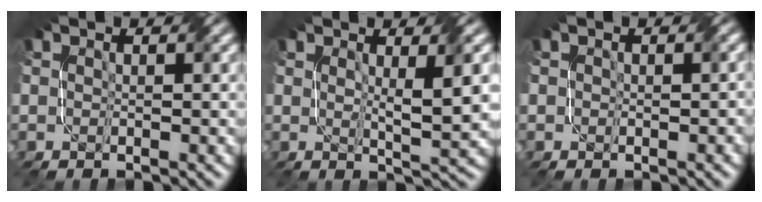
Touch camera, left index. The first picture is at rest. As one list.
[{"total": 3.8, "force": [0.9, 0.7, 3.6], "torque": [-0.055, -0.006, 0.018]}, {"total": 0.7, "force": [0.1, 0.7, 0.3], "torque": [-0.005, -0.002, 0.000]}]